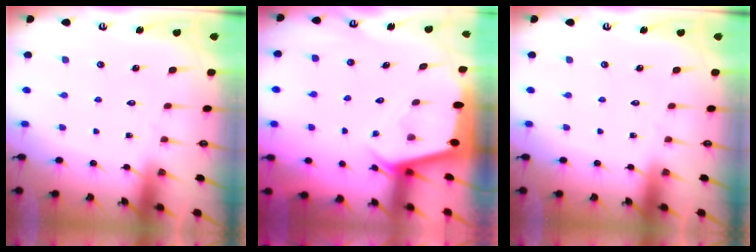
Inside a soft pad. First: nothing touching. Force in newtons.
{"total": 2.3, "press": 2.2, "slide": 0.3}
{"total": 0.0}